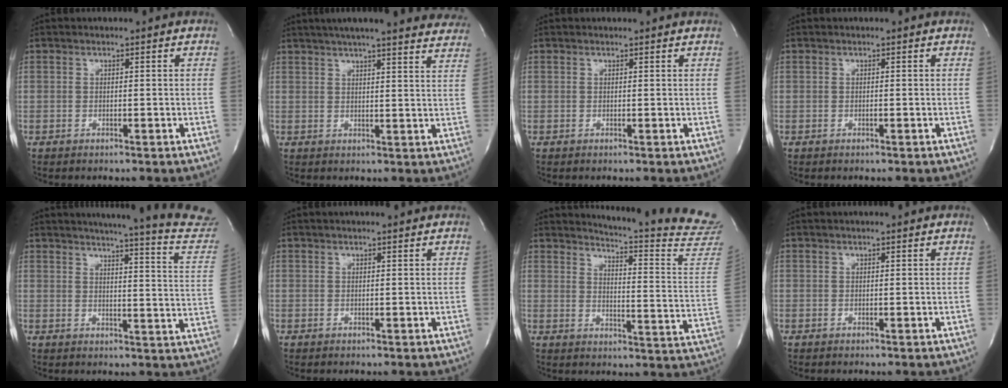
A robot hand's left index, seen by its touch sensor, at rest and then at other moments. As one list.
[{"total": 25.6, "force": [23.0, 2.8, 10.8], "torque": [-0.174, -0.032, 0.271]}, {"total": 1.9, "force": [1.9, 0.2, 0.2], "torque": [-0.014, 0.002, 0.013]}, {"total": 0.0}, {"total": 23.1, "force": [21.3, 0.5, 8.7], "torque": [-0.118, -0.100, 0.233]}, {"total": 3.7, "force": [3.4, 0.2, 1.4], "torque": [-0.018, 0.020, 0.037]}, {"total": 19.6, "force": [19.0, -1.6, 4.4], "torque": [-0.075, -0.161, 0.210]}, {"total": 1.8, "force": [1.6, 0.1, 0.7], "torque": [-0.009, 0.016, 0.020]}]